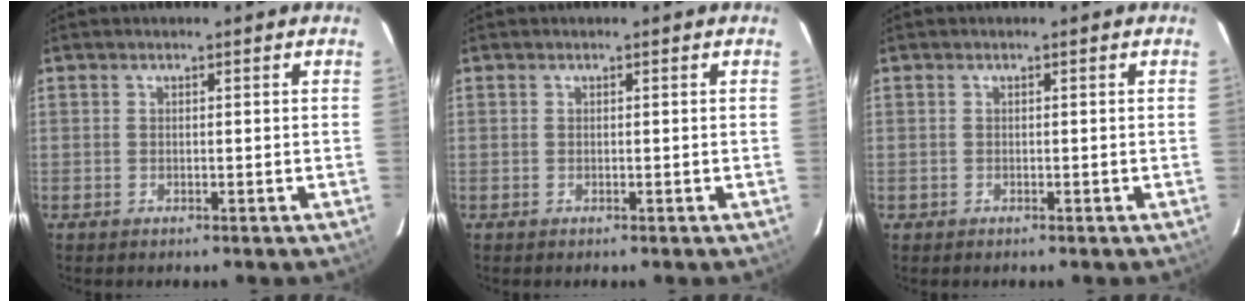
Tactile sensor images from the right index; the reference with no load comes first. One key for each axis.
{"total": 0.0}
{"total": 0.6, "fx": -0.3, "fy": 0.5, "fz": -0.1, "tx": 0.001, "ty": 0.001, "tz": -0.004}